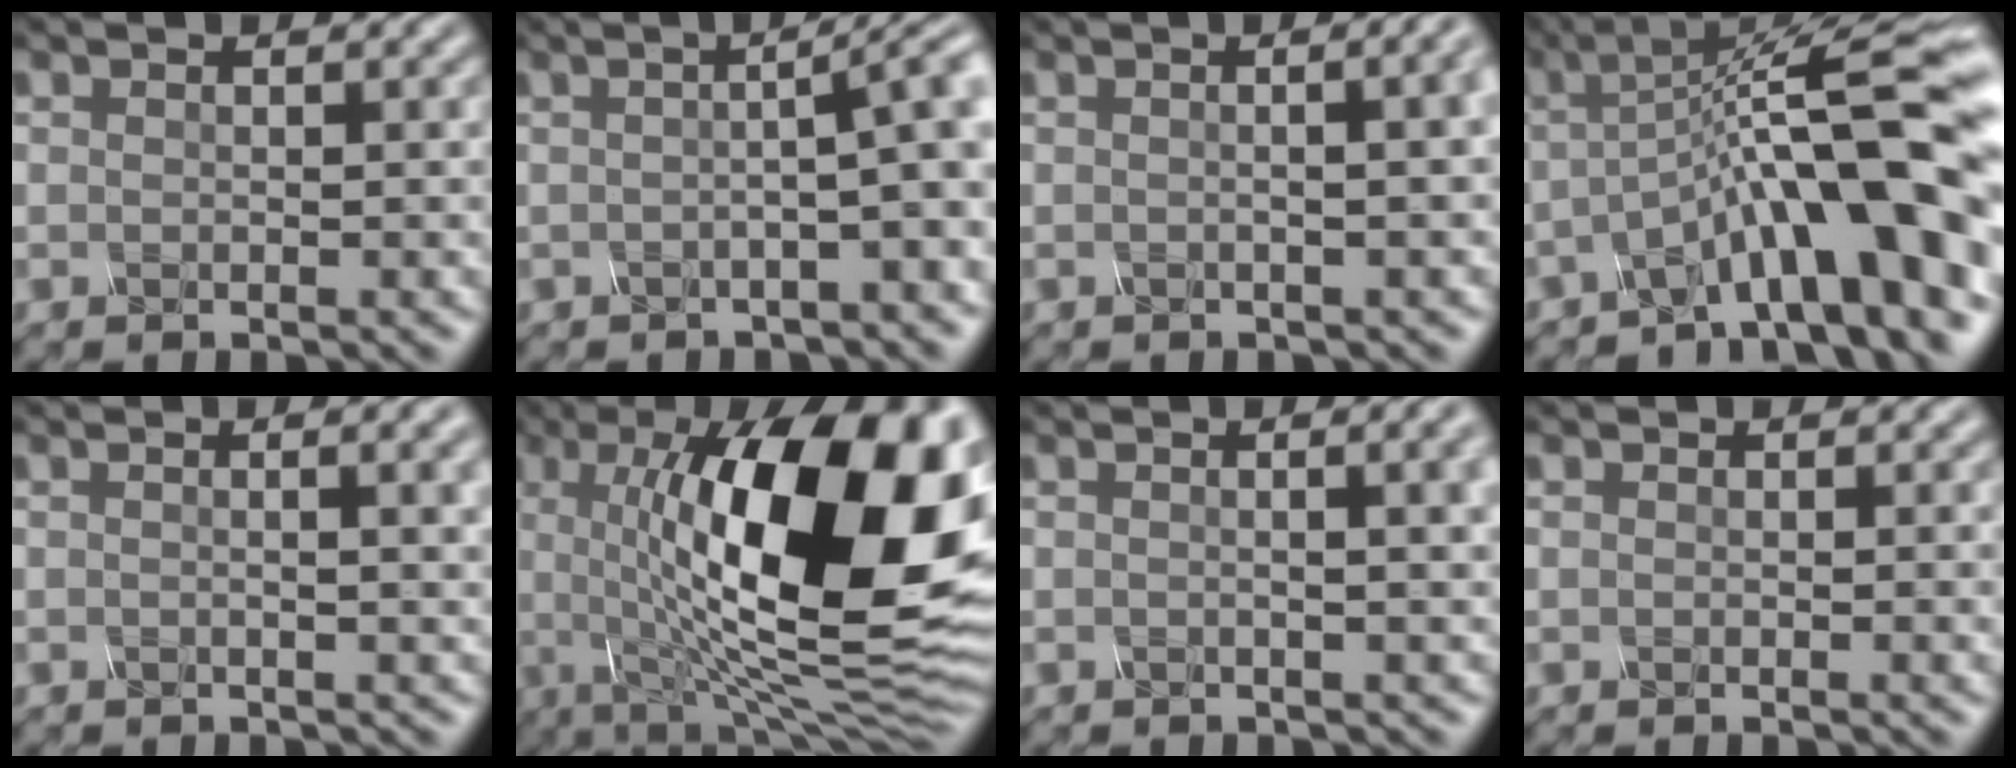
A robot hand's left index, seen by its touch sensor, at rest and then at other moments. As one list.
[{"total": 6.8, "force": [0.1, 1.8, 6.6], "torque": [-0.064, 0.018, -0.001]}, {"total": 8.2, "force": [1.5, 4.3, 6.8], "torque": [-0.016, 0.051, -0.028]}, {"total": 12.0, "force": [-3.3, 2.6, 11.2], "torque": [-0.155, 0.026, -0.053]}, {"total": 5.9, "force": [1.1, 2.6, 5.2], "torque": [-0.037, 0.031, -0.016]}, {"total": 19.2, "force": [2.8, 7.1, 17.6], "torque": [-0.244, 0.015, 0.039]}, {"total": 7.5, "force": [1.5, 3.6, 6.4], "torque": [-0.026, 0.043, -0.021]}, {"total": 0.7, "force": [0.0, 0.2, 0.6], "torque": [-0.005, 0.002, -0.001]}]